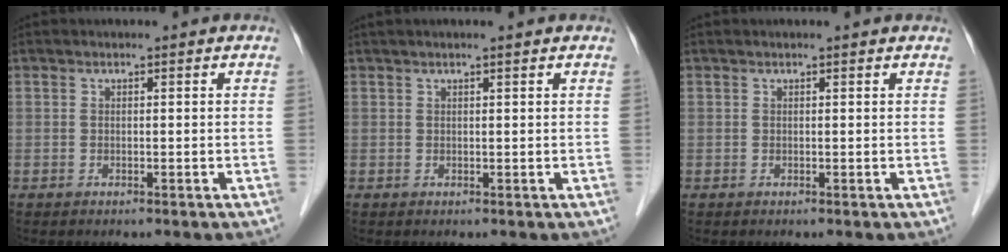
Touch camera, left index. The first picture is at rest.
{"total": 2.4, "force": [1.9, -0.1, 1.5], "torque": [-0.018, 0.025, 0.031]}
{"total": 1.0, "force": [1.0, 0.0, 0.3], "torque": [-0.011, 0.009, 0.011]}